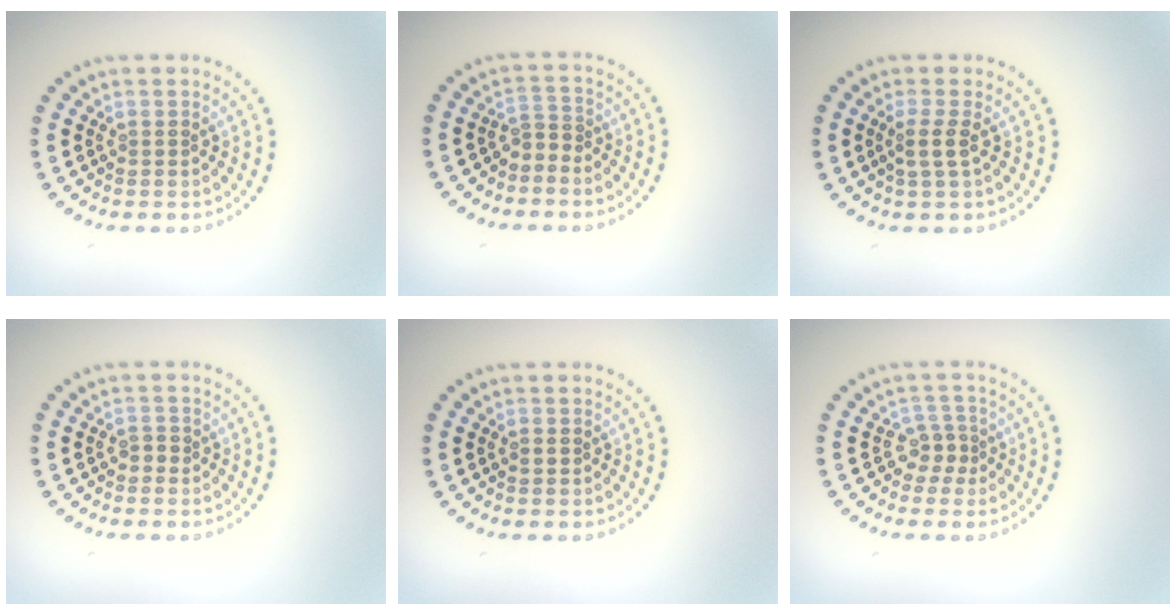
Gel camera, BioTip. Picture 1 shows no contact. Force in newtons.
{"total": 1.5, "press": 1.0, "slide": 1.1}
{"total": 1.8, "press": 1.4, "slide": 1.1}
{"total": 1.0, "press": 0.9, "slide": 0.4}
{"total": 0.7, "press": 0.7, "slide": 0.1}
{"total": 2.0, "press": 1.4, "slide": 1.4}